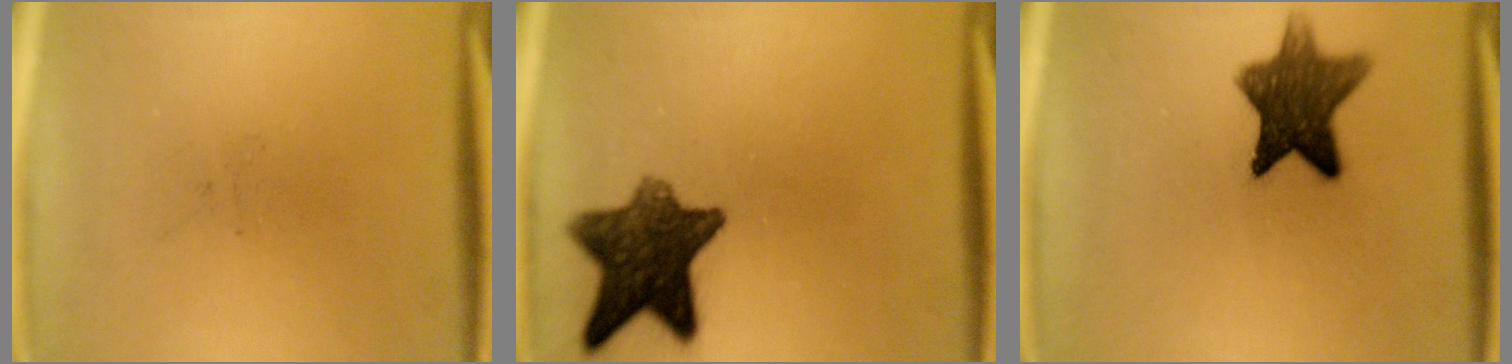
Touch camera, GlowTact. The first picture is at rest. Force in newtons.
{"total": 11.0}
{"total": 10.4}